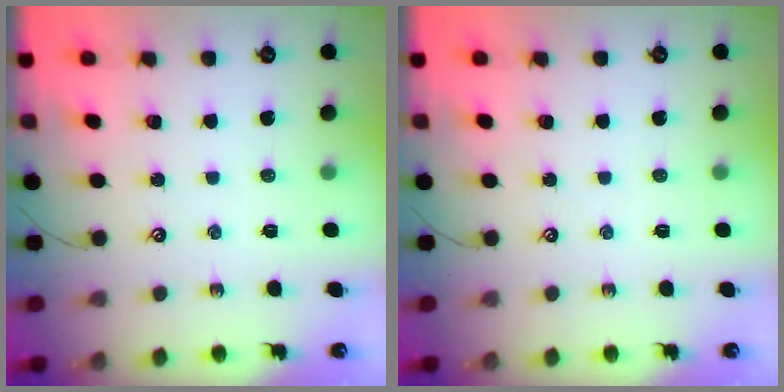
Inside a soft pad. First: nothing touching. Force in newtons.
{"total": 0.0}